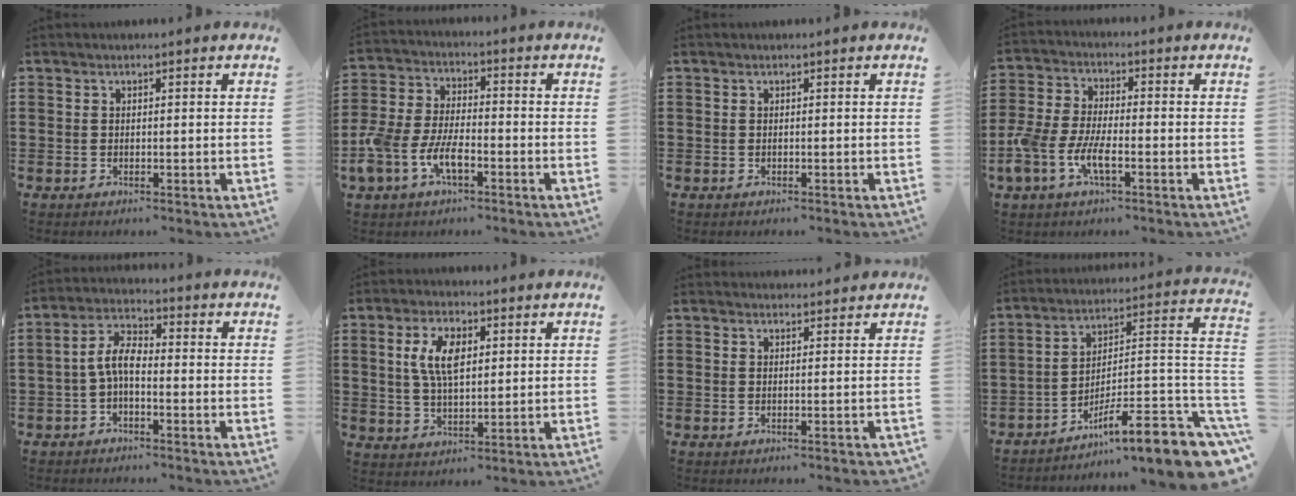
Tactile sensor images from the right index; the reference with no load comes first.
{"total": 7.3, "force": [-3.5, 3.6, 5.4], "torque": [-0.139, -0.003, -0.071]}
{"total": 0.0}
{"total": 6.5, "force": [-3.1, 2.5, 5.2], "torque": [-0.138, -0.011, -0.064]}
{"total": 4.8, "force": [-1.2, 1.9, 4.2], "torque": [-0.098, 0.005, -0.030]}
{"total": 6.5, "force": [1.9, 3.2, 5.4], "torque": [-0.116, 0.013, 0.032]}
{"total": 0.8, "force": [0.8, 0.0, -0.1], "torque": [-0.002, 0.000, 0.016]}
{"total": 11.7, "force": [-8.0, 2.0, 8.3], "torque": [-0.113, 0.010, -0.148]}